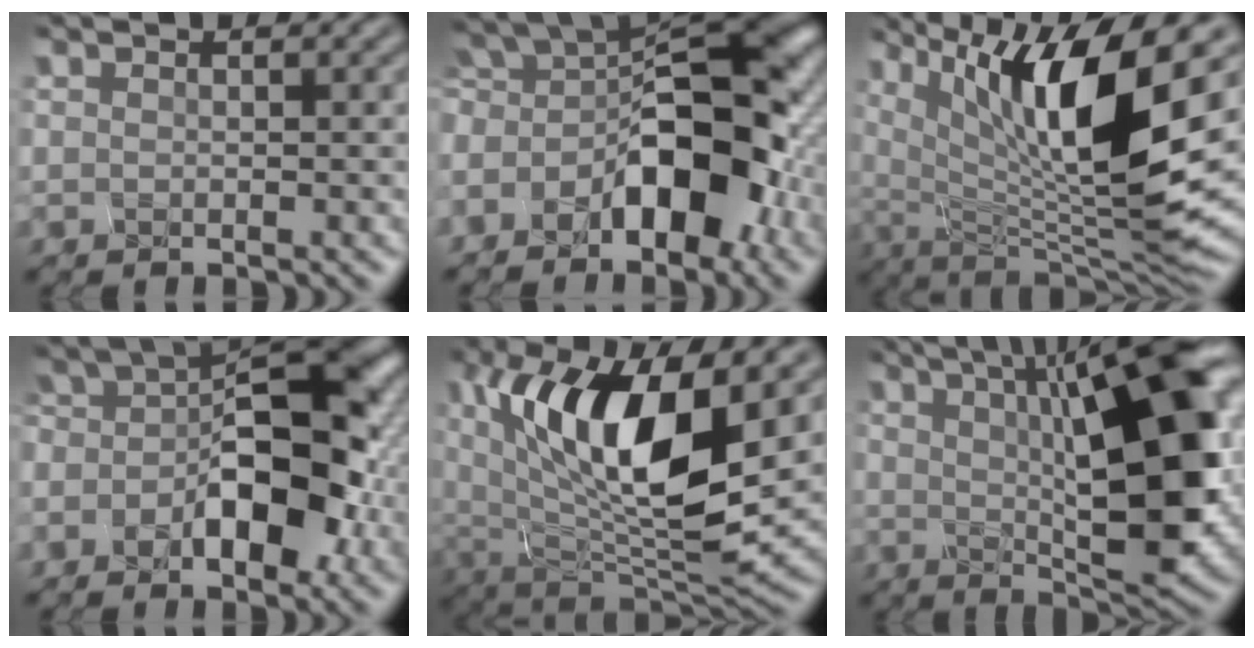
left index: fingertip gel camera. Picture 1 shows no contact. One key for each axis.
{"total": 10.3, "fx": -4.9, "fy": 4.5, "fz": 7.9, "tx": -0.115, "ty": 0.017, "tz": -0.077}
{"total": 12.4, "fx": 3.5, "fy": 3.3, "fz": 11.4, "tx": -0.207, "ty": -0.008, "tz": 0.085}
{"total": 8.8, "fx": -3.3, "fy": 4.5, "fz": 6.8, "tx": -0.099, "ty": 0.014, "tz": -0.046}
{"total": 11.0, "fx": 3.0, "fy": 4.2, "fz": 9.7, "tx": -0.176, "ty": -0.017, "tz": 0.075}
{"total": 13.0, "fx": 1.6, "fy": 3.2, "fz": 12.5, "tx": -0.174, "ty": 0.010, "tz": 0.045}